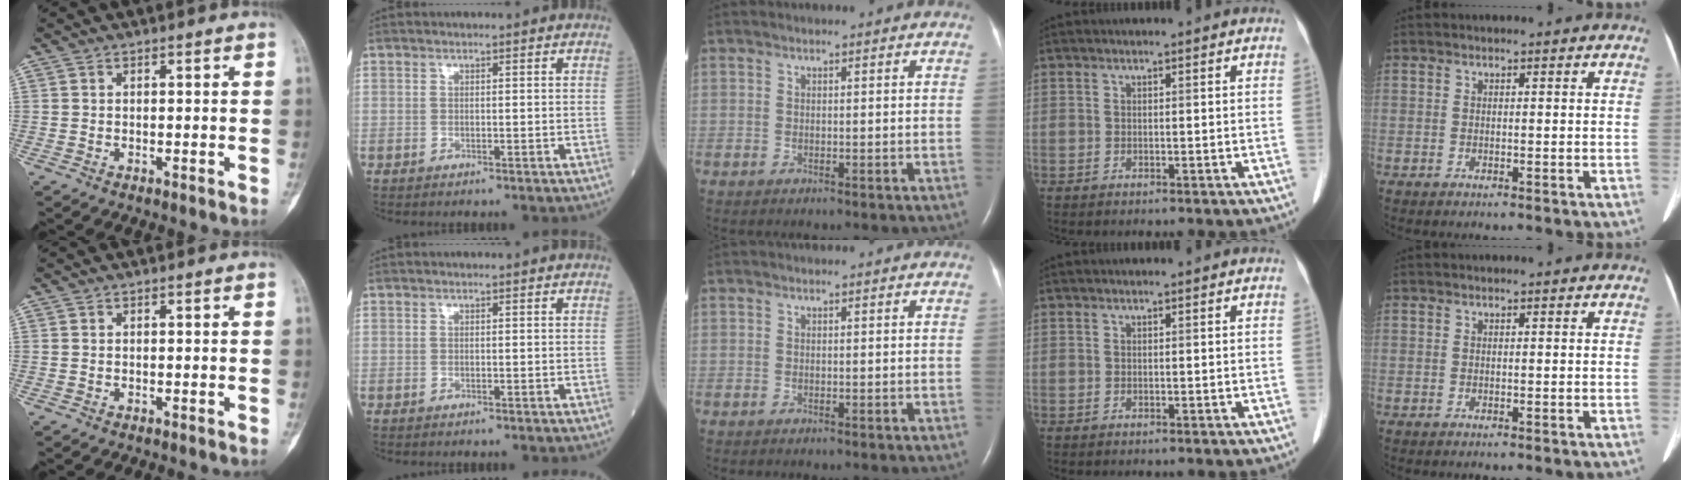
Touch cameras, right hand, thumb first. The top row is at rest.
{}